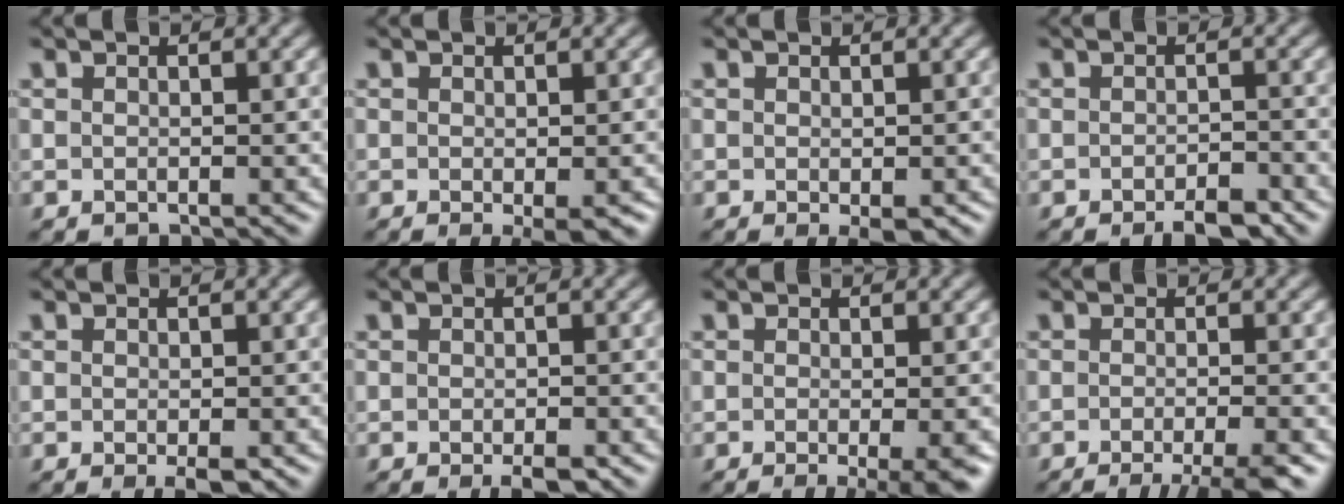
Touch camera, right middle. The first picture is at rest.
{"total": 2.0, "force": [-0.7, 0.2, 1.9], "torque": [-0.030, -0.007, -0.010]}
{"total": 1.7, "force": [-0.7, 0.6, 1.5], "torque": [-0.022, -0.007, -0.006]}
{"total": 2.9, "force": [-2.1, 0.9, 1.8], "torque": [-0.024, 0.002, -0.031]}
{"total": 1.8, "force": [-0.8, 0.4, 1.5], "torque": [-0.026, -0.006, -0.012]}
{"total": 2.0, "force": [-1.2, 0.6, 1.5], "torque": [-0.023, -0.003, -0.017]}
{"total": 4.6, "force": [-1.6, 1.1, 4.1], "torque": [-0.051, -0.012, -0.020]}
{"total": 5.1, "force": [-3.0, 1.0, 3.9], "torque": [-0.040, -0.004, -0.049]}